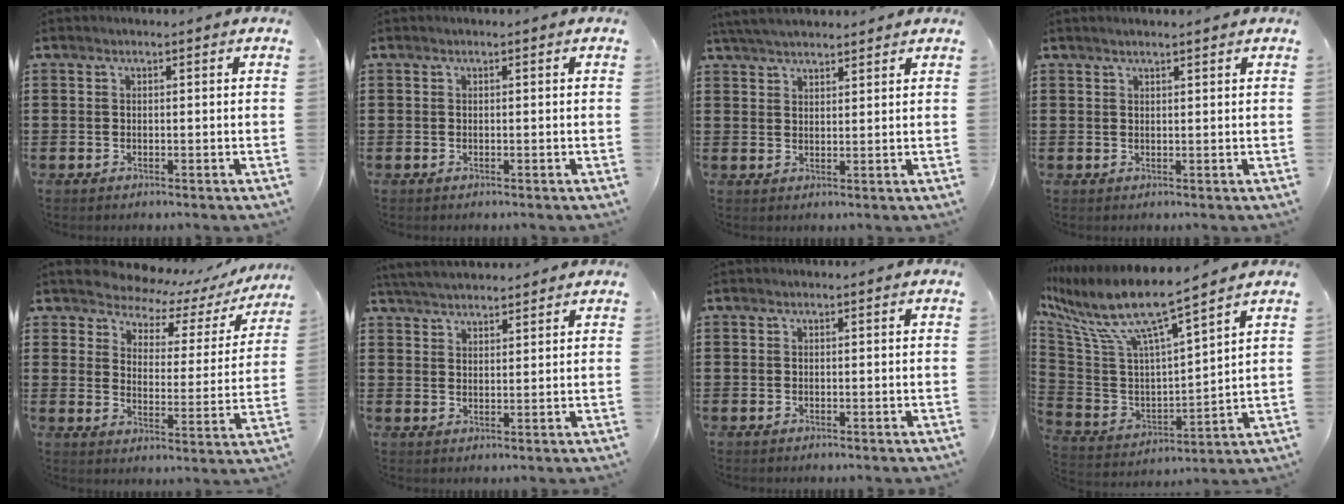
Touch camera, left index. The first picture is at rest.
{"total": 0.0}
{"total": 4.3, "force": [4.0, 0.5, 1.4], "torque": [-0.038, -0.003, 0.076]}
{"total": 1.3, "force": [1.1, -0.1, 0.6], "torque": [-0.012, 0.000, 0.020]}
{"total": 4.2, "force": [3.9, 1.4, 0.7], "torque": [-0.041, -0.033, 0.061]}
{"total": 4.0, "force": [3.9, 0.3, 0.7], "torque": [-0.025, -0.007, 0.073]}
{"total": 0.0}
{"total": 9.7, "force": [7.3, 0.9, 6.4], "torque": [-0.151, -0.058, 0.118]}